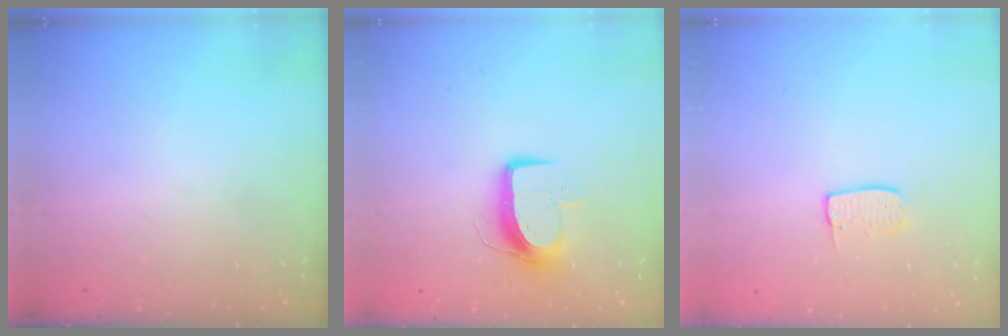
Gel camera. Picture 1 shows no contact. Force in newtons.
{"total": 8.9, "press": 8.9, "slide": 0.7}
{"total": 6.0, "press": 6.0, "slide": 0.4}